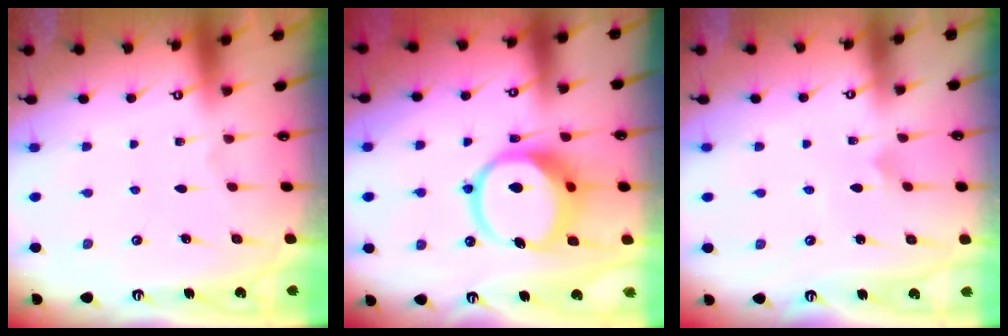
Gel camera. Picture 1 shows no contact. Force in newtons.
{"total": 14.9, "press": 14.8, "slide": 2.1}
{"total": 2.7, "press": 2.7, "slide": 0.1}